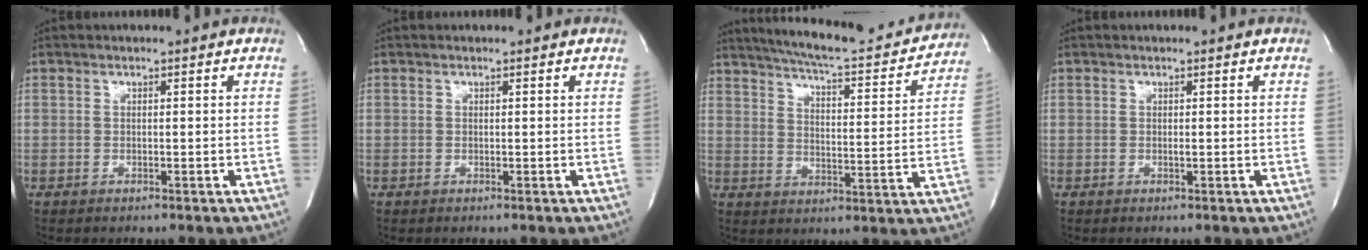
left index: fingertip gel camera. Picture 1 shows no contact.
{"total": 0.5, "force": [0.5, 0.1, 0.0], "torque": [-0.006, 0.003, 0.007]}
{"total": 20.1, "force": [18.2, 3.2, 7.8], "torque": [-0.122, -0.015, 0.239]}
{"total": 0.6, "force": [0.3, 0.1, 0.4], "torque": [-0.011, 0.002, 0.004]}